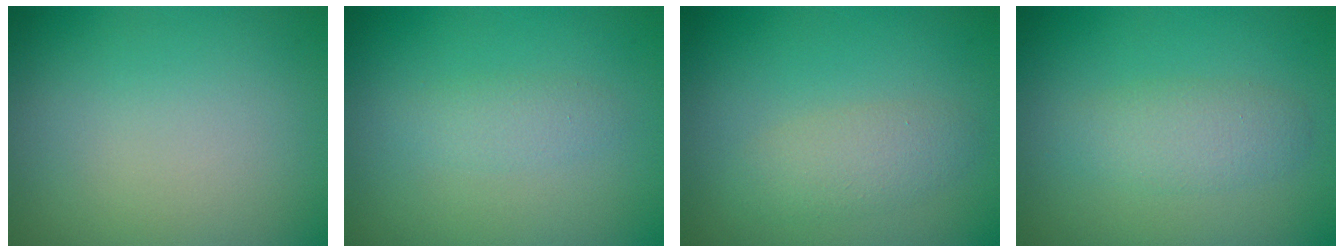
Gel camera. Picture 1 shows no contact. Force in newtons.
{"total": 1.5, "press": 1.5, "slide": 0.1}
{"total": 2.2, "press": 2.2, "slide": 0.1}
{"total": 2.4, "press": 2.4, "slide": 0.2}